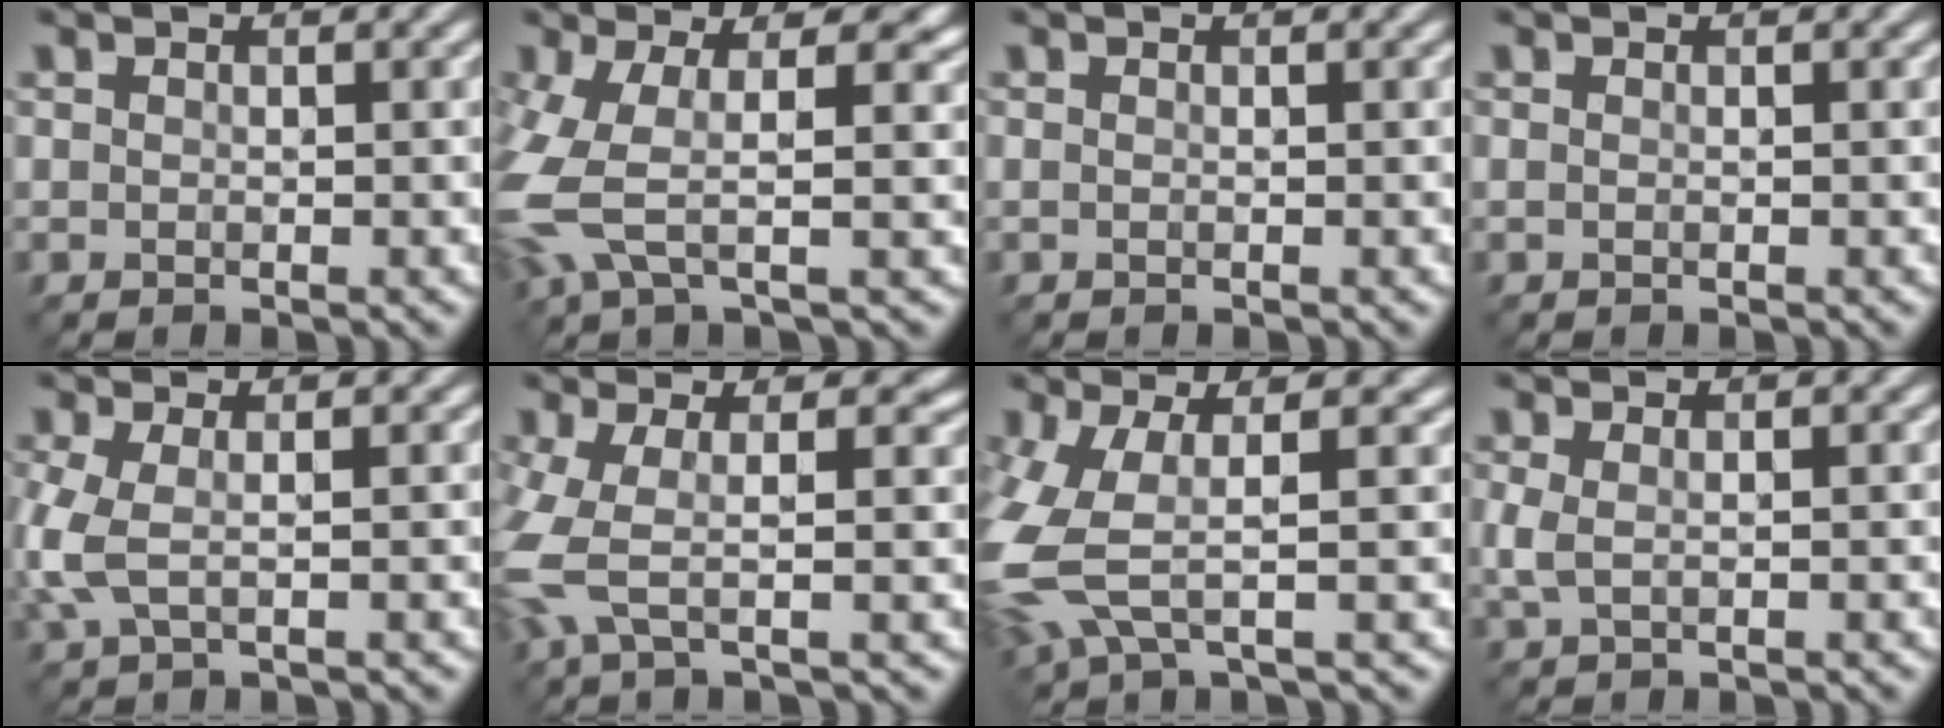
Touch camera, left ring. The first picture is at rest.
{"total": 8.6, "force": [0.2, 4.2, 7.5], "torque": [-0.200, -0.014, -0.004]}
{"total": 0.0}
{"total": 0.0}
{"total": 3.2, "force": [-0.1, 1.3, 2.9], "torque": [-0.086, -0.003, -0.007]}
{"total": 6.2, "force": [0.2, 2.6, 5.6], "torque": [-0.144, -0.010, -0.007]}
{"total": 7.0, "force": [0.0, 2.9, 6.4], "torque": [-0.178, -0.006, -0.007]}
{"total": 1.5, "force": [0.3, 0.6, 1.3], "torque": [-0.035, 0.001, 0.003]}